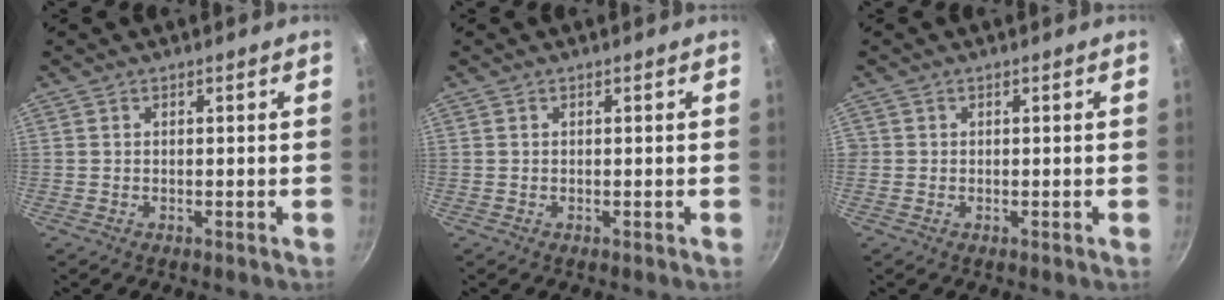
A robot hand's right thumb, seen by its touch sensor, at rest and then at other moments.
{"total": 0.0}
{"total": 0.6, "force": [0.0, 0.6, 0.0], "torque": [0.004, 0.001, -0.004]}